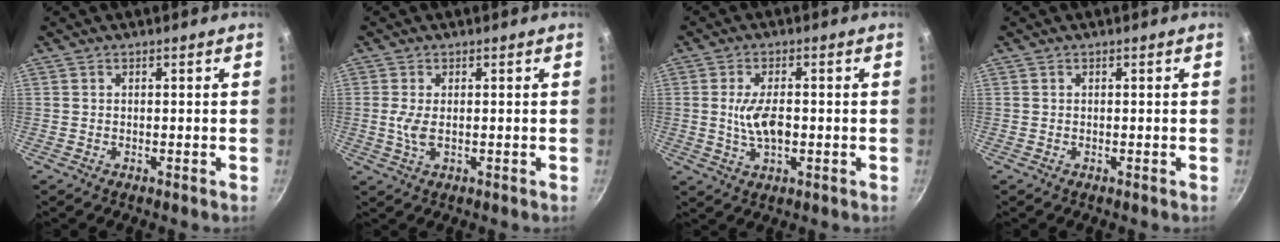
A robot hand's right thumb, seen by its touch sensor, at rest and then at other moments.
{"total": 3.1, "force": [0.1, 1.3, 2.8], "torque": [-0.065, -0.004, 0.004]}
{"total": 6.6, "force": [-0.3, 3.1, 5.8], "torque": [-0.104, 0.001, -0.007]}
{"total": 0.0}